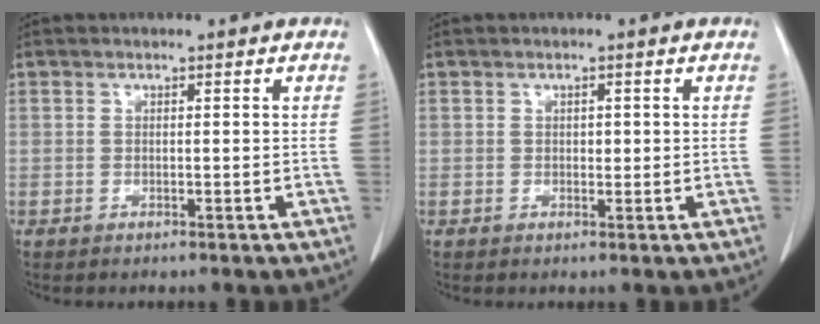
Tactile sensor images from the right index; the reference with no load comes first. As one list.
[{"total": 1.0, "force": [0.1, 0.6, 0.7], "torque": [-0.008, 0.001, 0.002]}]